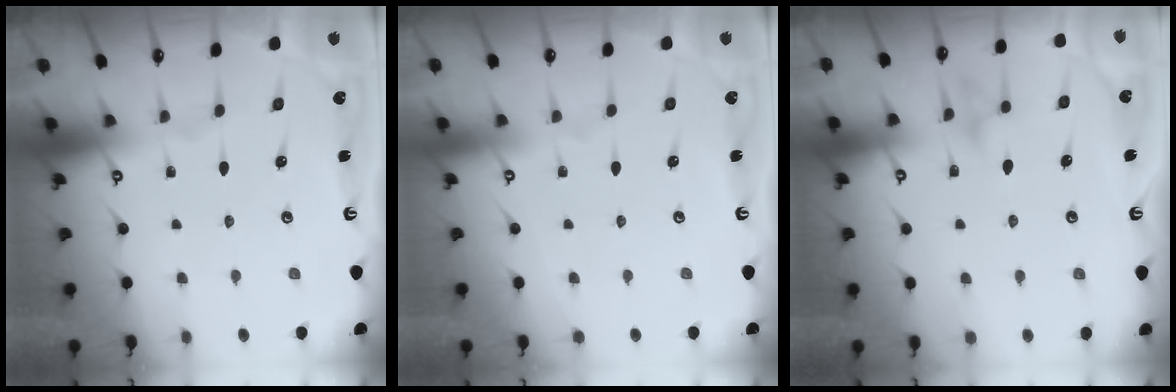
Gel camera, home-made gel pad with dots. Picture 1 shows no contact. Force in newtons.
{"total": 3.9, "press": 3.9, "slide": 0.1}
{"total": 9.5, "press": 9.5, "slide": 0.9}